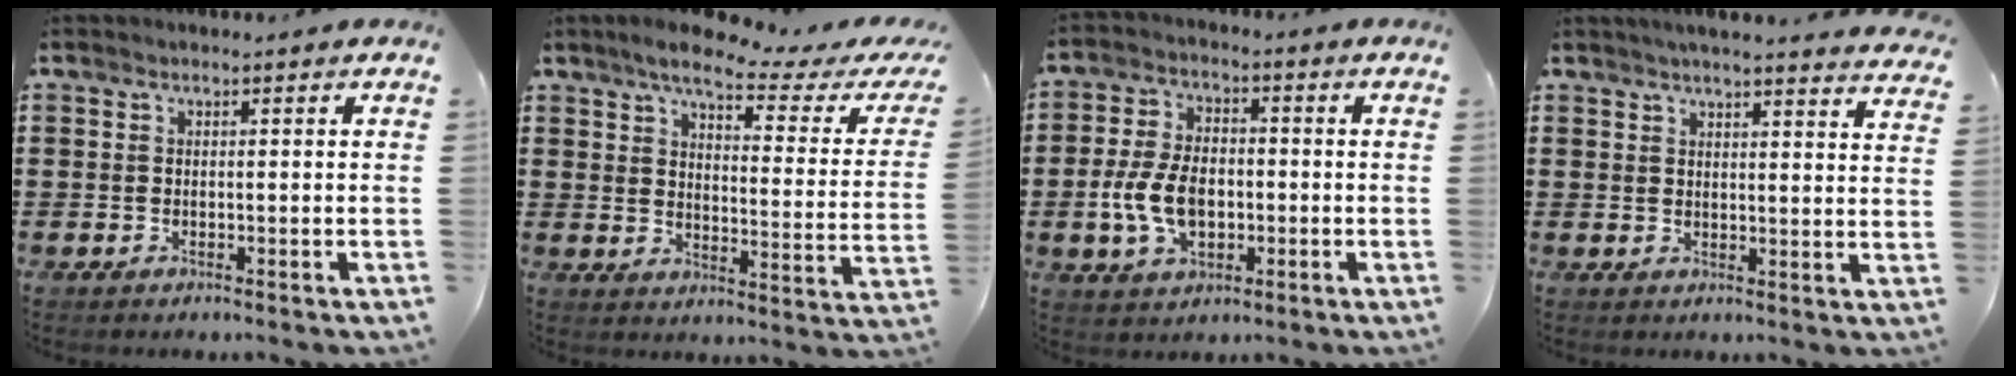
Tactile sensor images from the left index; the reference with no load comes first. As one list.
[{"total": 6.5, "force": [5.0, 0.7, 4.0], "torque": [-0.091, -0.024, 0.080]}, {"total": 8.2, "force": [-1.6, 5.0, 6.2], "torque": [-0.145, 0.003, -0.035]}, {"total": 3.6, "force": [3.5, -0.3, 0.7], "torque": [-0.024, -0.016, 0.062]}]